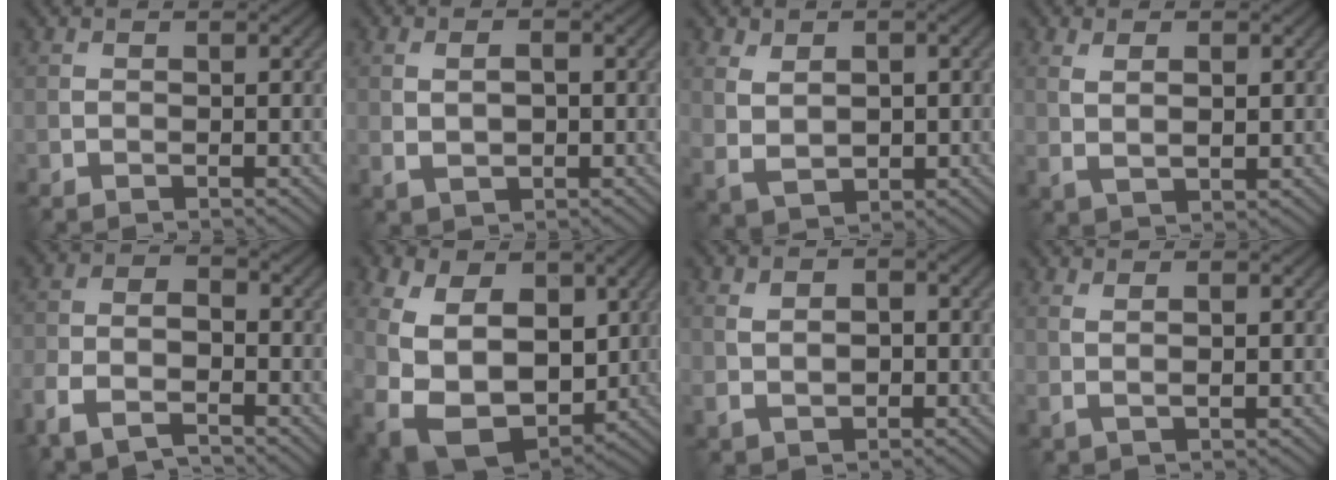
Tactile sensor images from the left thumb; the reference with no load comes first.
{"total": 2.9, "force": [-0.1, 1.8, 2.3], "torque": [-0.046, -0.001, 0.003]}
{"total": 4.8, "force": [1.1, 3.3, 3.2], "torque": [-0.077, -0.006, 0.037]}
{"total": 3.5, "force": [1.1, 1.5, 2.9], "torque": [-0.065, -0.005, 0.025]}
{"total": 6.6, "force": [-4.4, 2.9, 4.0], "torque": [-0.085, -0.013, -0.095]}
{"total": 15.2, "force": [-0.2, 10.8, 10.7], "torque": [-0.217, -0.016, 0.023]}
{"total": 3.9, "force": [-0.1, 2.7, 2.8], "torque": [-0.056, -0.001, 0.000]}
{"total": 2.0, "force": [0.6, 0.4, 1.9], "torque": [-0.038, 0.001, 0.014]}